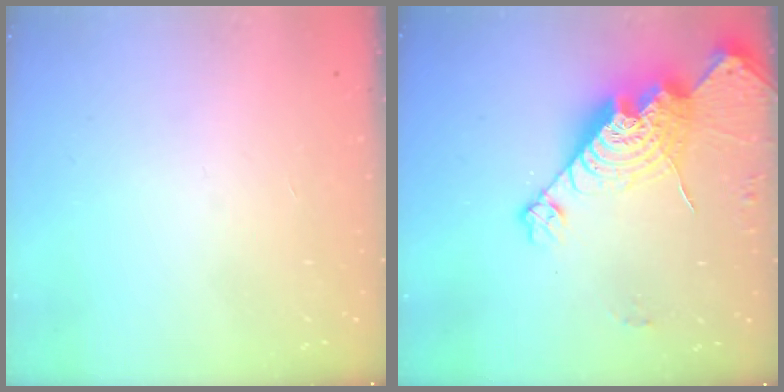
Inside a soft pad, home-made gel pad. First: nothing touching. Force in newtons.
{"total": 19.8, "press": 19.7, "slide": 1.8}